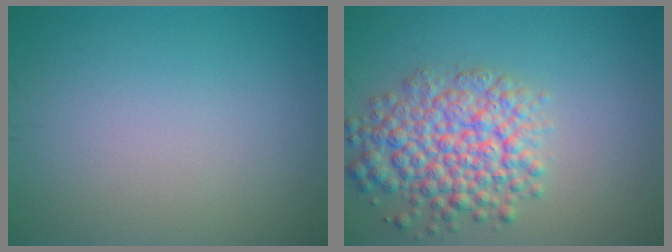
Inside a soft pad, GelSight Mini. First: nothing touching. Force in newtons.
{"total": 6.5, "press": 6.5, "slide": 0.2}